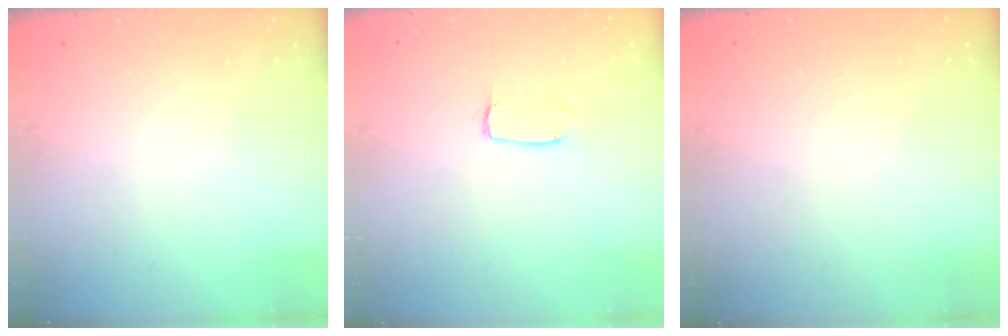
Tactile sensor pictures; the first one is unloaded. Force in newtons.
{"total": 3.9, "press": 3.9, "slide": 0.3}
{"total": 0.0}